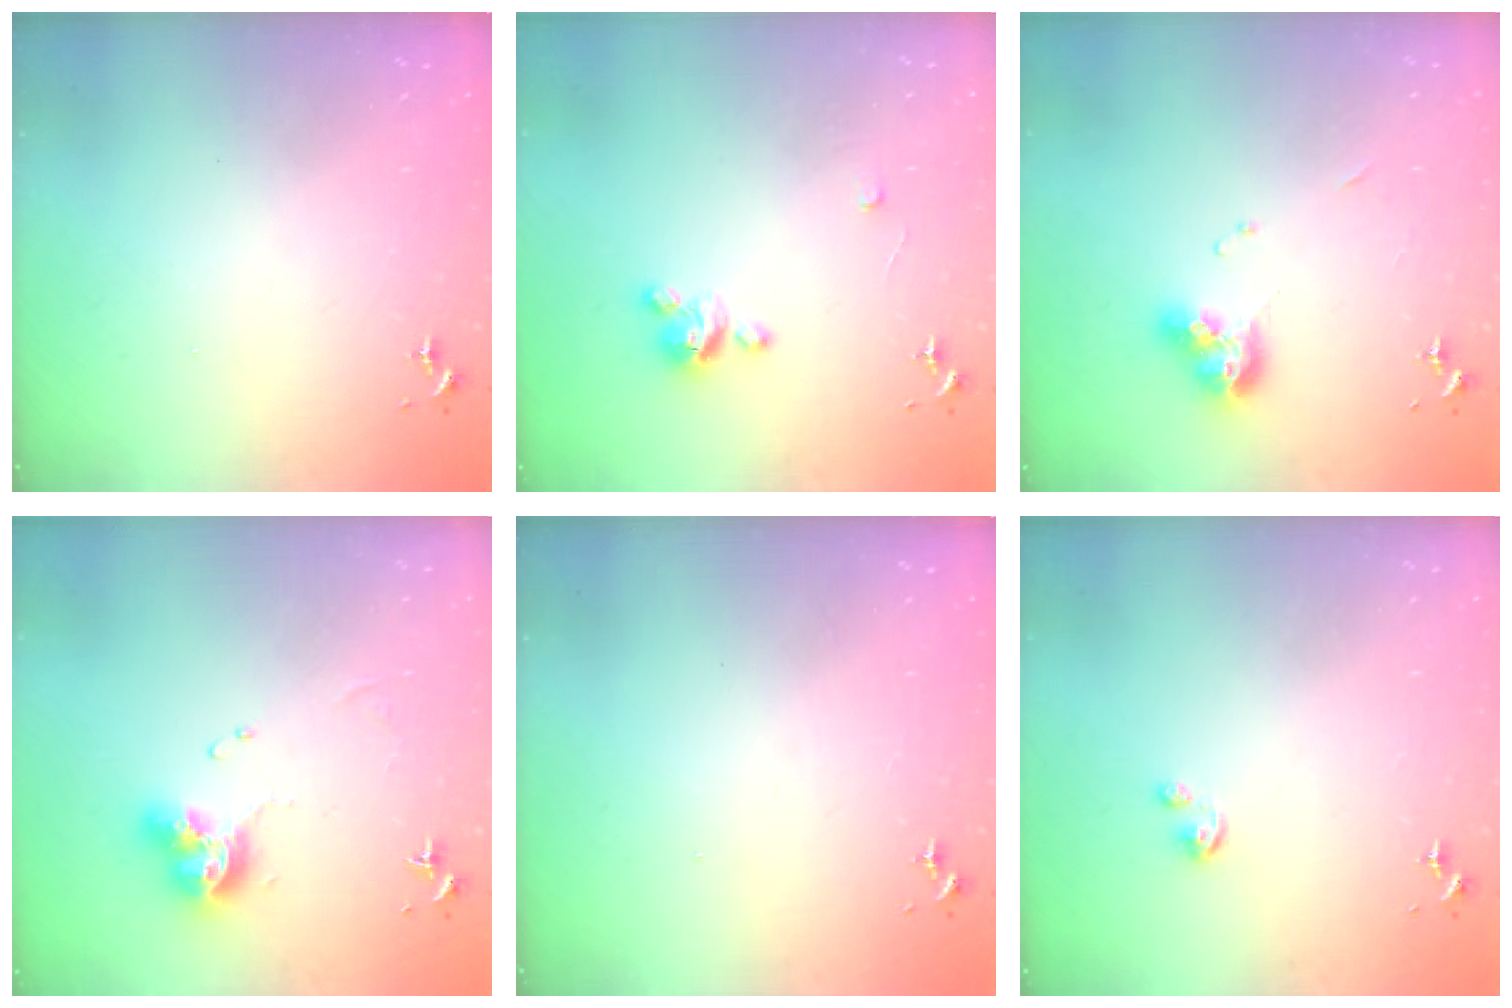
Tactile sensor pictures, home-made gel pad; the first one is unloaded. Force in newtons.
{"total": 4.2, "press": 4.2, "slide": 0.3}
{"total": 10.9, "press": 10.9, "slide": 1.1}
{"total": 10.9, "press": 10.9, "slide": 0.8}
{"total": 0.0}
{"total": 2.2, "press": 2.2, "slide": 0.2}